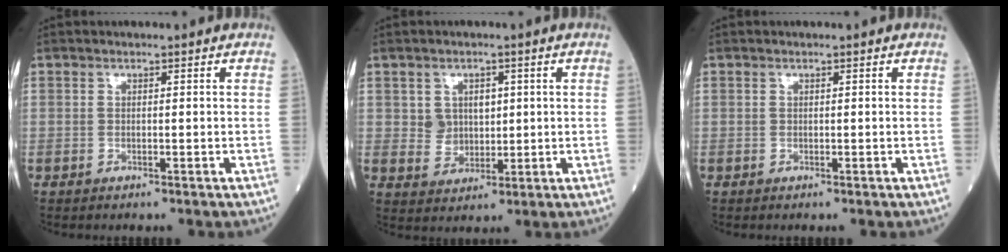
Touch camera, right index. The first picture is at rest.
{"total": 4.4, "force": [1.0, 3.8, 2.0], "torque": [-0.030, 0.007, 0.023]}
{"total": 0.0}